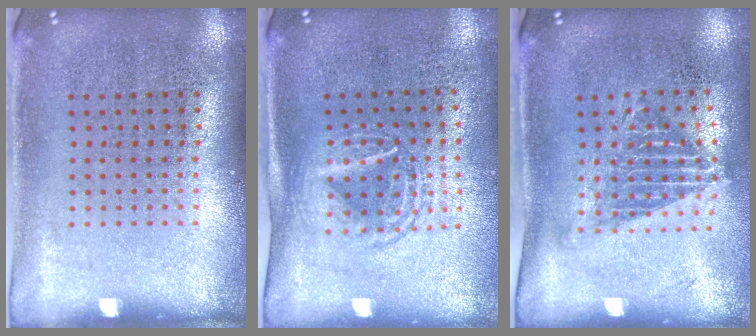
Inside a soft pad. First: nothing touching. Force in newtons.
{"total": 1.7, "press": 1.4, "slide": 1.0}
{"total": 1.3, "press": 1.0, "slide": 0.9}